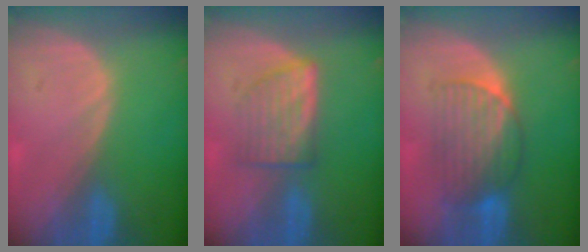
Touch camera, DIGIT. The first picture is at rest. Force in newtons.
{"total": 5.6, "press": 5.6, "slide": 0.8}
{"total": 6.8, "press": 6.7, "slide": 0.9}